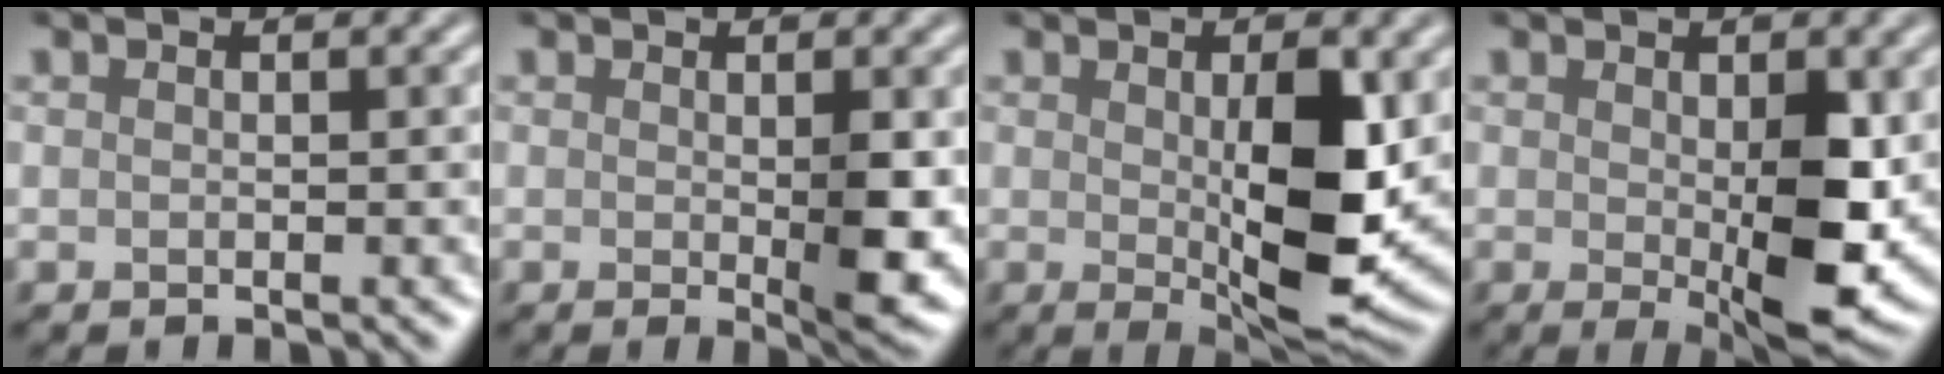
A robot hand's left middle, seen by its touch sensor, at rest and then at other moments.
{"total": 3.4, "force": [-0.2, 0.3, 3.4], "torque": [-0.053, -0.010, 0.005]}
{"total": 7.7, "force": [0.1, 2.3, 7.4], "torque": [-0.121, -0.013, 0.013]}
{"total": 6.5, "force": [-0.3, 1.8, 6.2], "torque": [-0.100, -0.016, 0.008]}